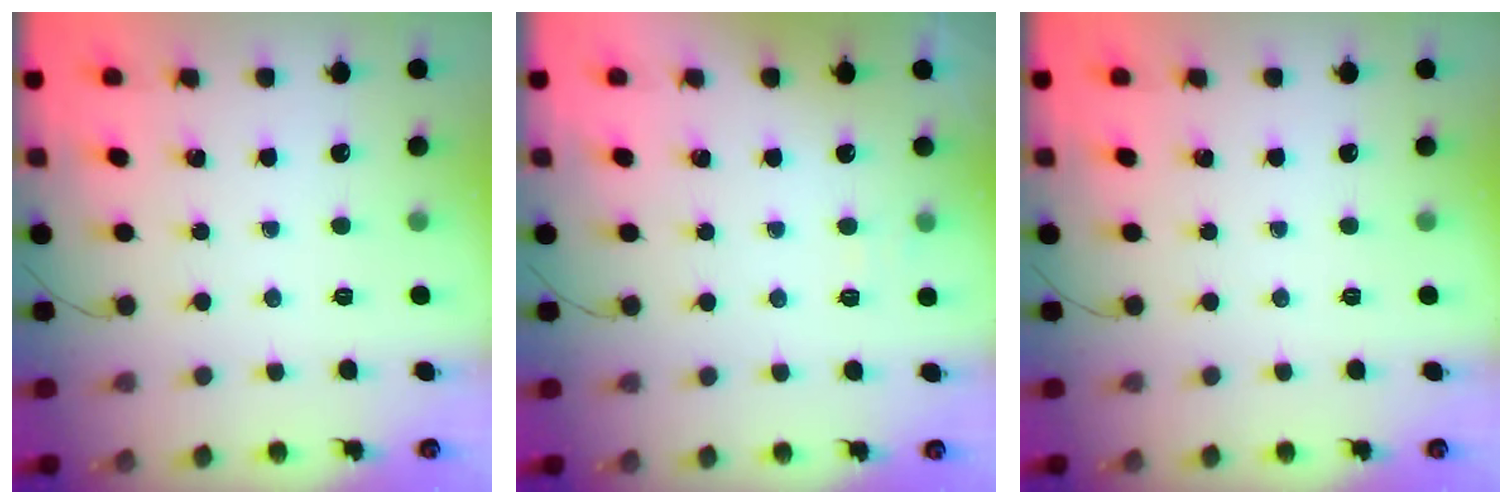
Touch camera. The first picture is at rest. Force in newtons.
{"total": 3.1, "press": 2.5, "slide": 1.8}
{"total": 0.0}